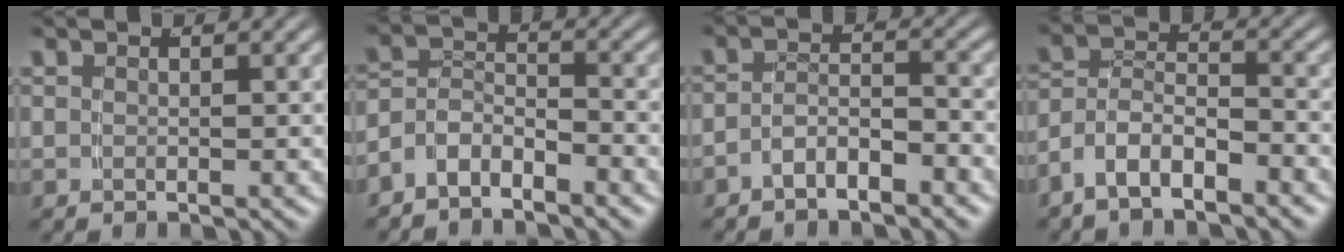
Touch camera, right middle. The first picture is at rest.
{"total": 4.9, "force": [-3.1, 3.4, 1.8], "torque": [-0.037, -0.015, -0.058]}
{"total": 3.1, "force": [-2.6, 1.0, 1.3], "torque": [-0.014, -0.004, -0.048]}
{"total": 5.9, "force": [-3.4, 4.1, 2.4], "torque": [-0.058, -0.017, -0.062]}